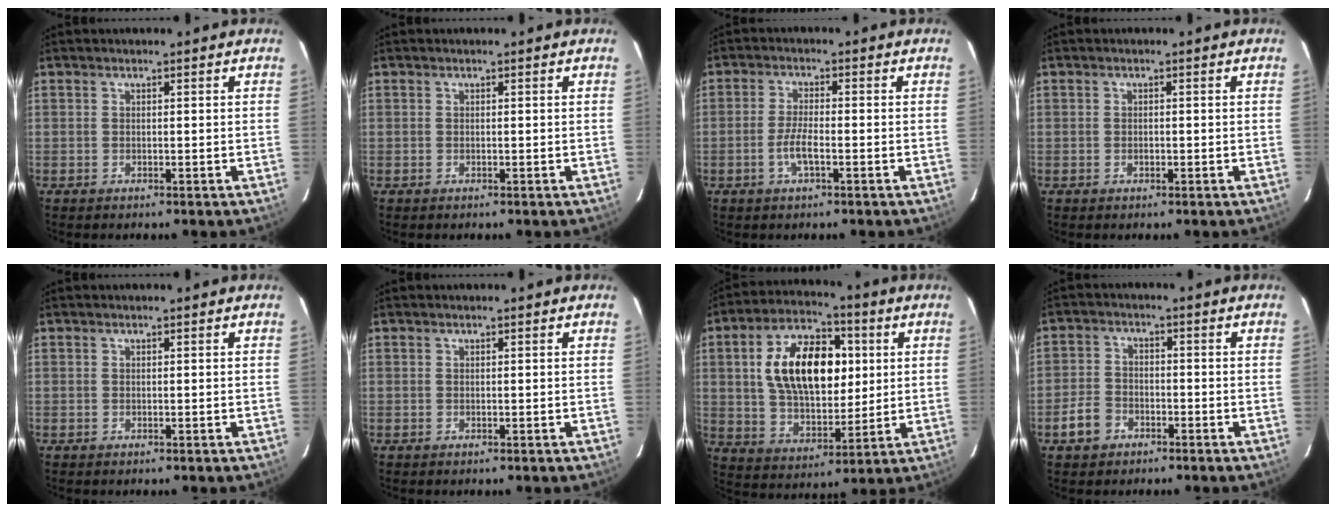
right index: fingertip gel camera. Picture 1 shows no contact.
{"total": 0.0}
{"total": 4.2, "force": [-1.8, 0.9, 3.7], "torque": [-0.080, -0.001, -0.035]}
{"total": 1.0, "force": [-0.3, 0.8, 0.5], "torque": [-0.008, 0.002, -0.006]}
{"total": 0.0}
{"total": 0.0}
{"total": 17.6, "force": [3.4, 9.9, 14.1], "torque": [-0.252, 0.027, 0.065]}
{"total": 5.4, "force": [-3.1, 3.9, 2.0], "torque": [-0.055, 0.014, -0.052]}